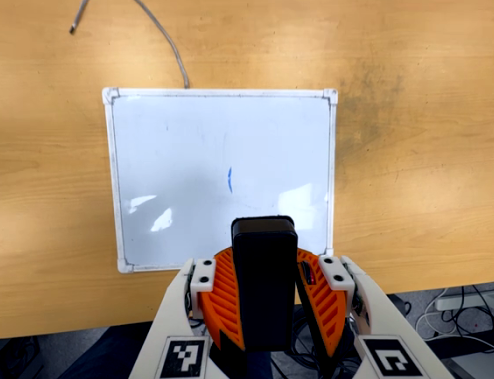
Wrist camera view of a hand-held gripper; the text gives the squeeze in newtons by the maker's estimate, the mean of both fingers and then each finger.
{"total": 8.0, "left": 8.5, "right": 7.5}